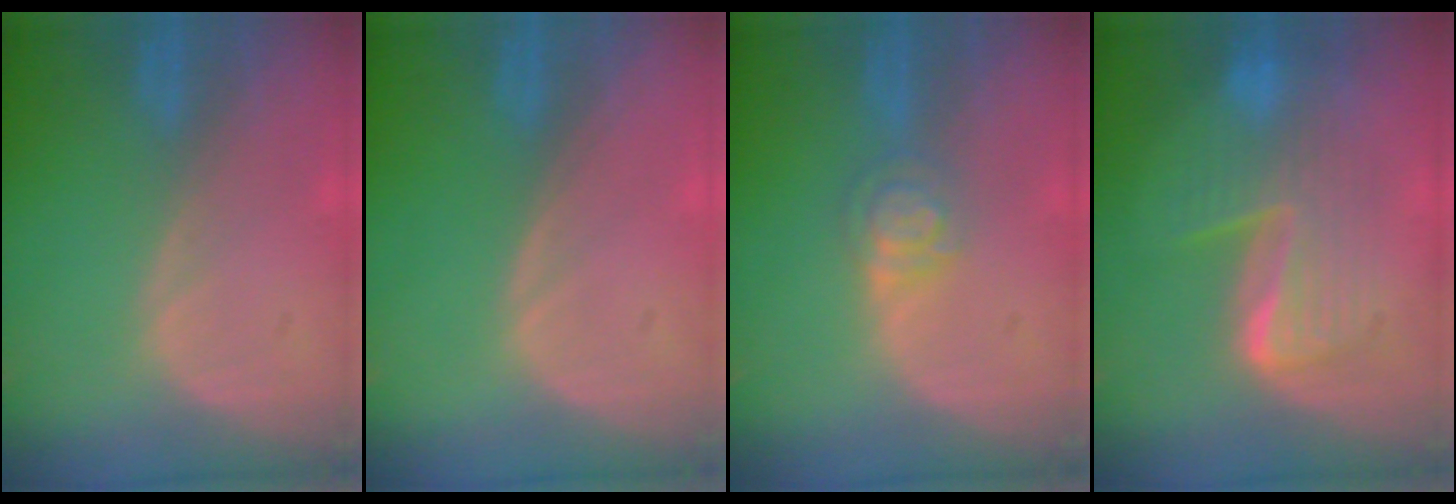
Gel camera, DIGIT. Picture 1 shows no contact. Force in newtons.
{"total": 0.0}
{"total": 4.0, "press": 3.6, "slide": 1.8}
{"total": 8.0, "press": 8.0, "slide": 0.5}